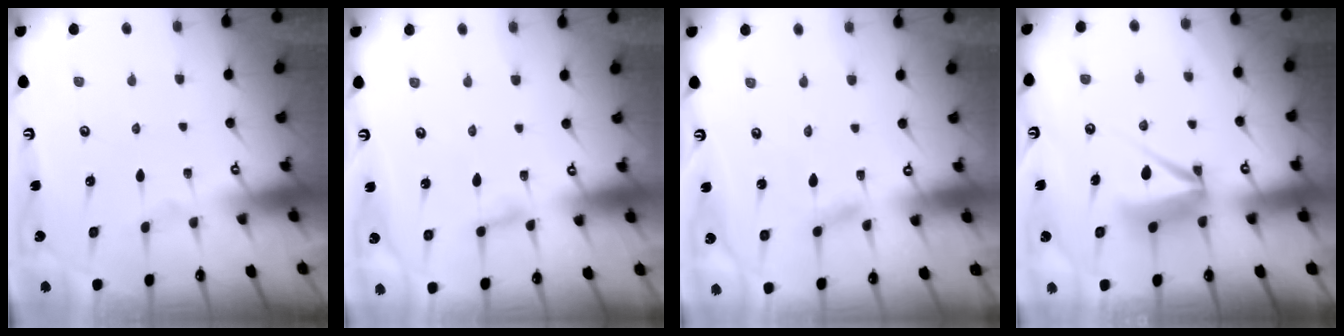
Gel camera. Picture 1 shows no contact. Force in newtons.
{"total": 2.8, "press": 2.8, "slide": 0.3}
{"total": 1.7, "press": 1.7, "slide": 0.1}
{"total": 9.0, "press": 9.0, "slide": 0.7}